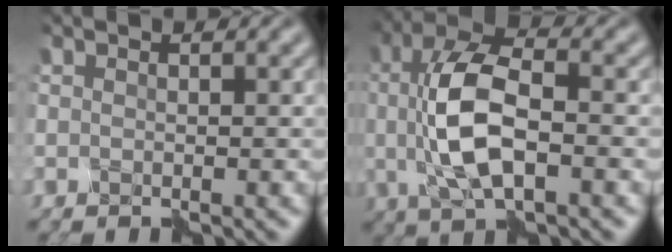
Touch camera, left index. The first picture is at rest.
{"total": 6.8, "force": [-0.2, 2.5, 6.3], "torque": [-0.138, 0.010, -0.008]}